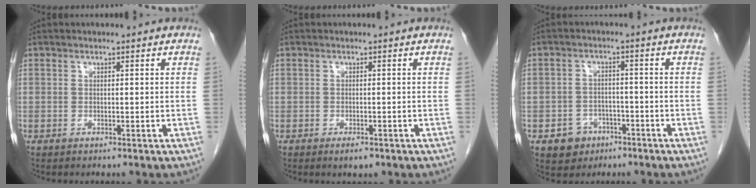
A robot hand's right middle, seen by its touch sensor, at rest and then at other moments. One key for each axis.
{"total": 1.7, "fx": -1.1, "fy": 0.5, "fz": 1.2, "tx": -0.020, "ty": -0.003, "tz": -0.011}
{"total": 4.9, "fx": -2.6, "fy": 3.9, "fz": 1.1, "tx": -0.016, "ty": 0.010, "tz": -0.035}